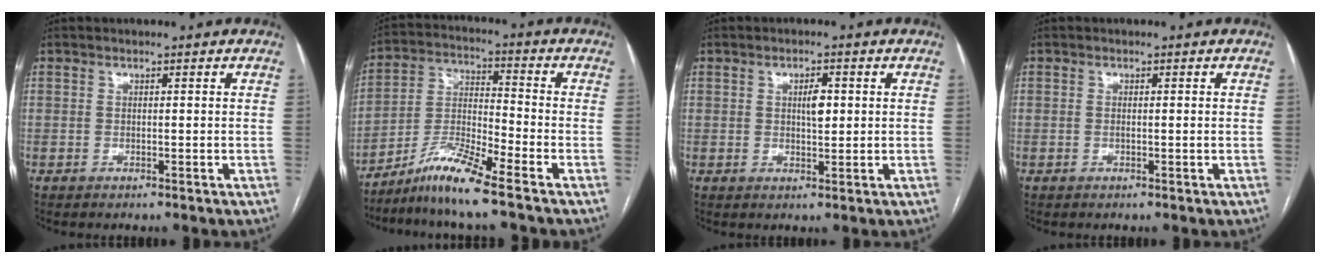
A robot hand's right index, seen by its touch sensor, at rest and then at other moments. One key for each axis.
{"total": 8.8, "fx": -7.0, "fy": -0.7, "fz": 5.3, "tx": -0.116, "ty": -0.014, "tz": -0.135}
{"total": 2.9, "fx": 0.6, "fy": 1.1, "fz": 2.6, "tx": -0.042, "ty": 0.002, "tz": 0.010}
{"total": 0.7, "fx": -0.1, "fy": 0.0, "fz": 0.7, "tx": -0.014, "ty": -0.001, "tz": 0.001}